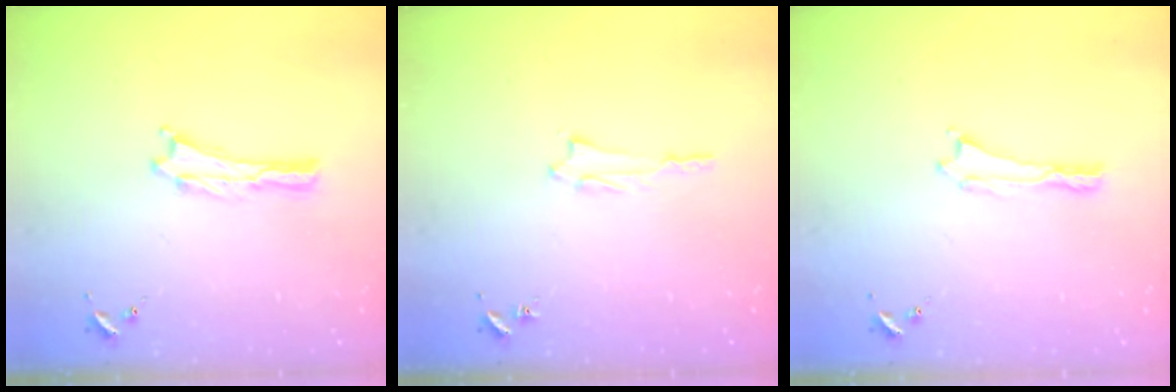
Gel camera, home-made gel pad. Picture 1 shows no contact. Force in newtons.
{"total": 1.4, "press": 1.4, "slide": 0.2}
{"total": 0.0}